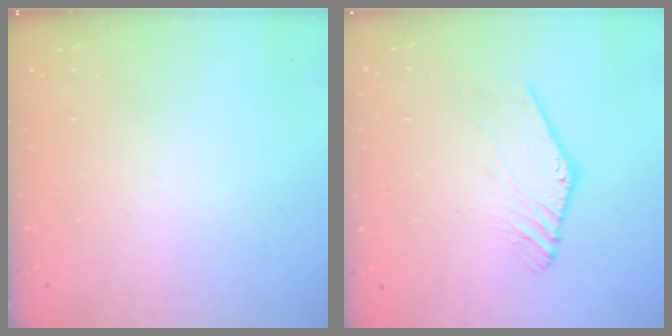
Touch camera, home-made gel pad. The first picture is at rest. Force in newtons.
{"total": 1.0, "press": 0.9, "slide": 0.2}